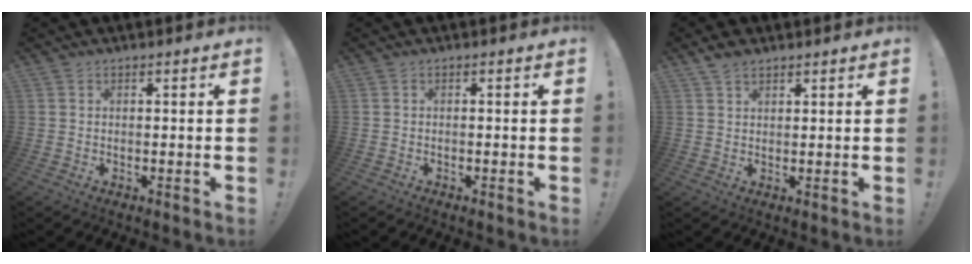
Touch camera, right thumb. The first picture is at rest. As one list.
[{"total": 0.0}, {"total": 3.3, "force": [2.4, 1.6, 1.5], "torque": [-0.023, -0.010, 0.046]}]